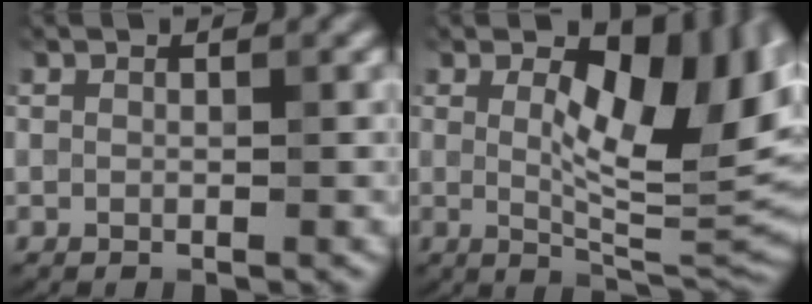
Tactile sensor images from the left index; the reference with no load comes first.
{"total": 10.6, "force": [2.5, 4.2, 9.5], "torque": [-0.142, -0.001, 0.043]}